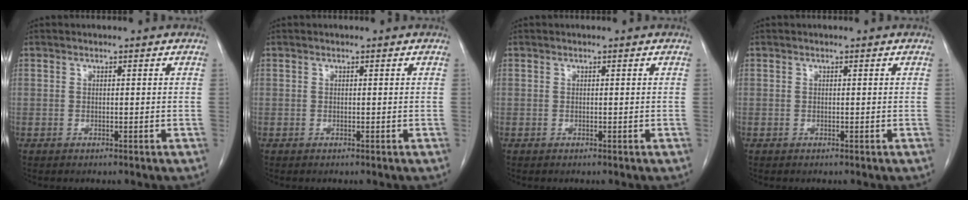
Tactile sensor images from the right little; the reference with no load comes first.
{"total": 0.0}
{"total": 0.0}
{"total": 0.0}